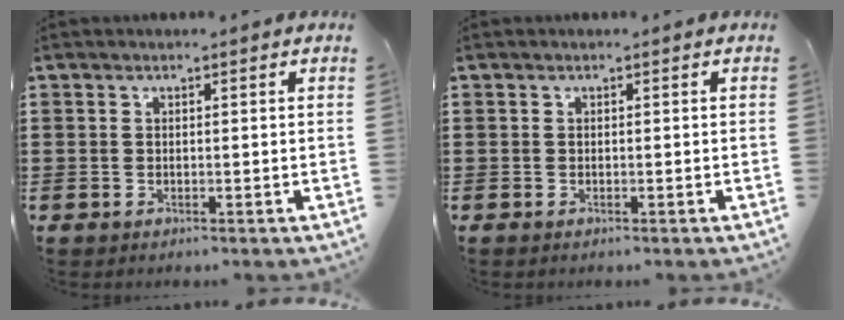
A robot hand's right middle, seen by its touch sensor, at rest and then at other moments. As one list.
[{"total": 0.0}]